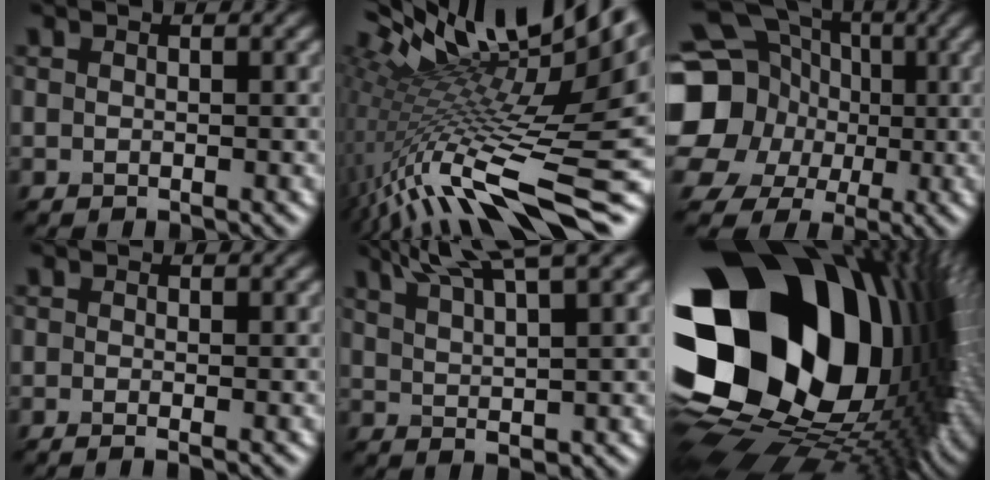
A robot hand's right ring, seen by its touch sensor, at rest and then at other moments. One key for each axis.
{"total": 15.3, "fx": 3.6, "fy": 4.1, "fz": 14.2, "tx": -0.258, "ty": 0.014, "tz": 0.075}
{"total": 19.8, "fx": 1.6, "fy": 18.4, "fz": 7.1, "tx": -0.176, "ty": 0.016, "tz": -0.025}
{"total": 1.0, "fx": -0.2, "fy": 0.3, "fz": 1.0, "tx": -0.019, "ty": -0.009, "tz": -0.011}
{"total": 7.7, "fx": 5.4, "fy": 1.5, "fz": 5.3, "tx": -0.076, "ty": 0.017, "tz": 0.079}
{"total": 23.2, "fx": 2.8, "fy": 16.6, "fz": 16.0, "tx": -0.316, "ty": -0.072, "tz": 0.085}